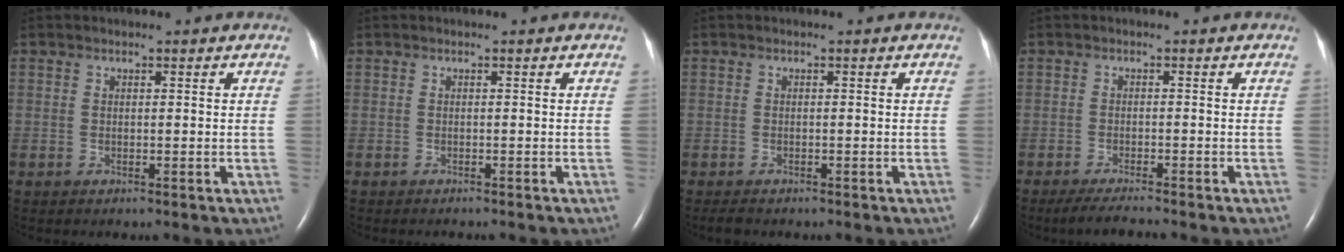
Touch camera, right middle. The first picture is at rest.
{"total": 1.2, "force": [-1.0, 0.2, 0.5], "torque": [-0.014, -0.005, -0.009]}
{"total": 1.1, "force": [-1.0, 0.3, 0.4], "torque": [-0.013, -0.004, -0.014]}
{"total": 3.4, "force": [-3.0, -0.2, 1.6], "torque": [-0.038, -0.017, -0.052]}